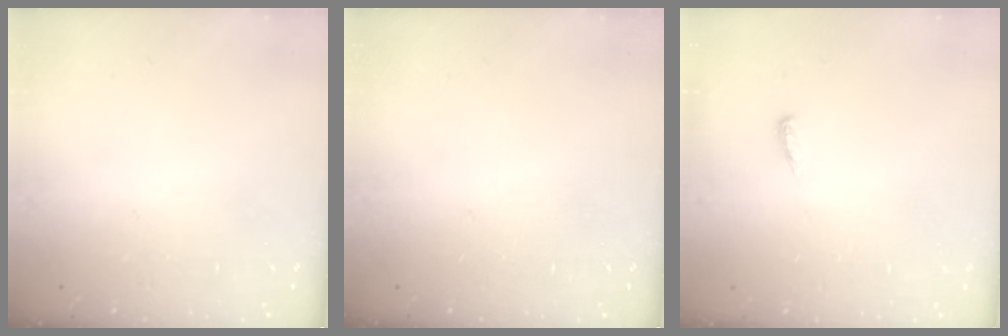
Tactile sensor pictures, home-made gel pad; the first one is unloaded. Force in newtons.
{"total": 0.0}
{"total": 4.9, "press": 4.9, "slide": 0.5}